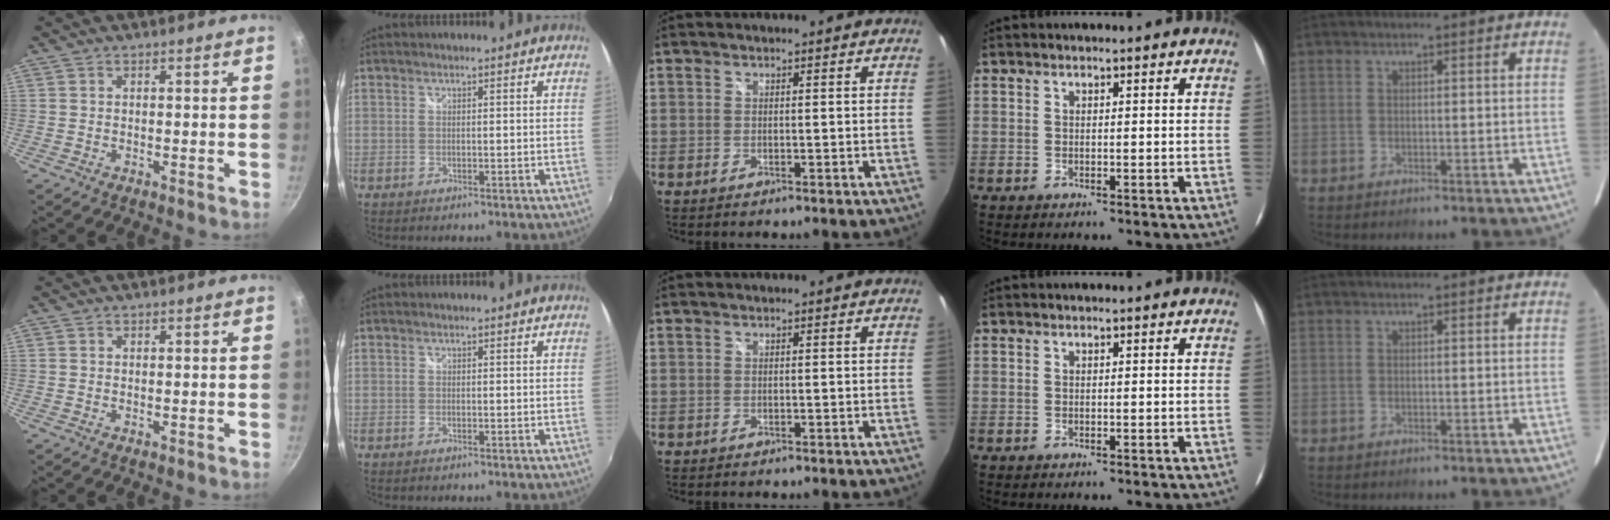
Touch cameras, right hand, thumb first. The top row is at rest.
{}